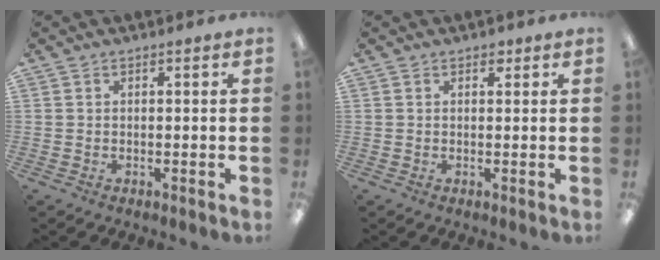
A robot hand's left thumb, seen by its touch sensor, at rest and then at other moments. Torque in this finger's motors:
{"motor_torque": [0.39, -0.11, 0.25, 0.23, 0.02]}